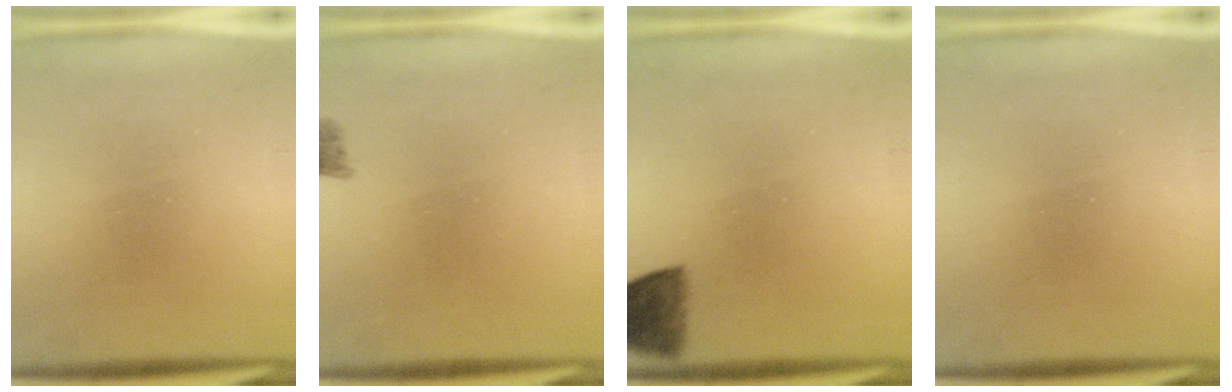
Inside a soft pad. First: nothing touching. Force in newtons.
{"total": 2.0}
{"total": 5.2}
{"total": 0.0}